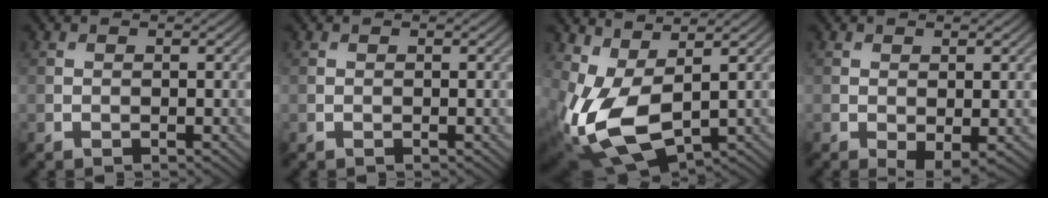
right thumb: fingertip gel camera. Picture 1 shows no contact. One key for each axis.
{"total": 0.0}
{"total": 11.6, "fx": 0.3, "fy": 6.4, "fz": 9.6, "tx": -0.237, "ty": -0.021, "tz": 0.014}
{"total": 2.2, "fx": -0.6, "fy": 1.1, "fz": 1.8, "tx": -0.033, "ty": -0.012, "tz": -0.005}